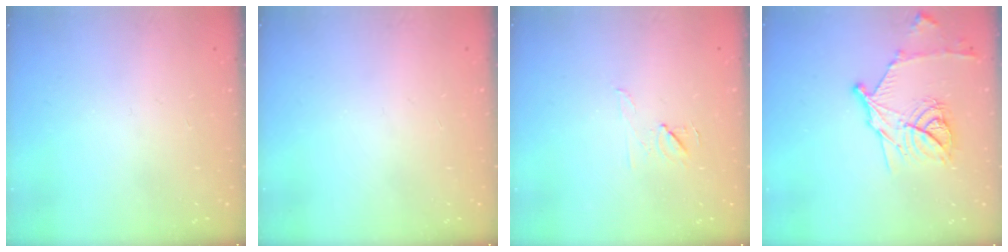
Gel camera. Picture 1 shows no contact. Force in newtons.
{"total": 0.0}
{"total": 5.9, "press": 5.9, "slide": 0.9}
{"total": 16.4, "press": 16.3, "slide": 1.0}